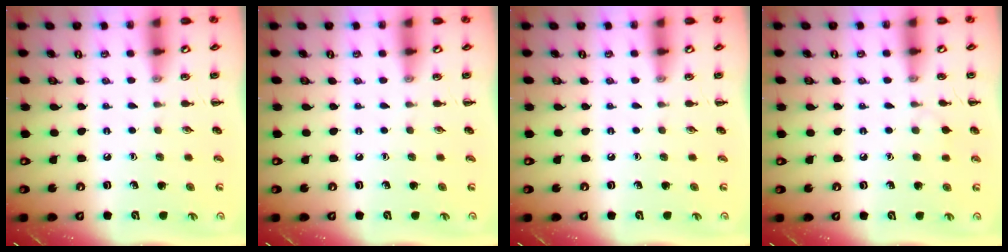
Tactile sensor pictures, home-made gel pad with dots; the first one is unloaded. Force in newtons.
{"total": 0.0}
{"total": 0.0}
{"total": 4.8, "press": 4.6, "slide": 1.4}